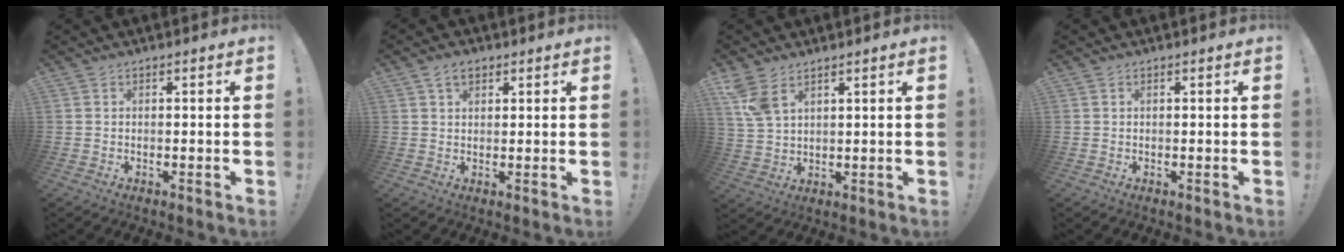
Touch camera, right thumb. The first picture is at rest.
{"total": 4.0, "force": [2.2, 2.3, 2.3], "torque": [-0.041, -0.001, 0.042]}
{"total": 6.4, "force": [4.1, 3.0, 3.8], "torque": [-0.073, -0.016, 0.081]}
{"total": 0.0}